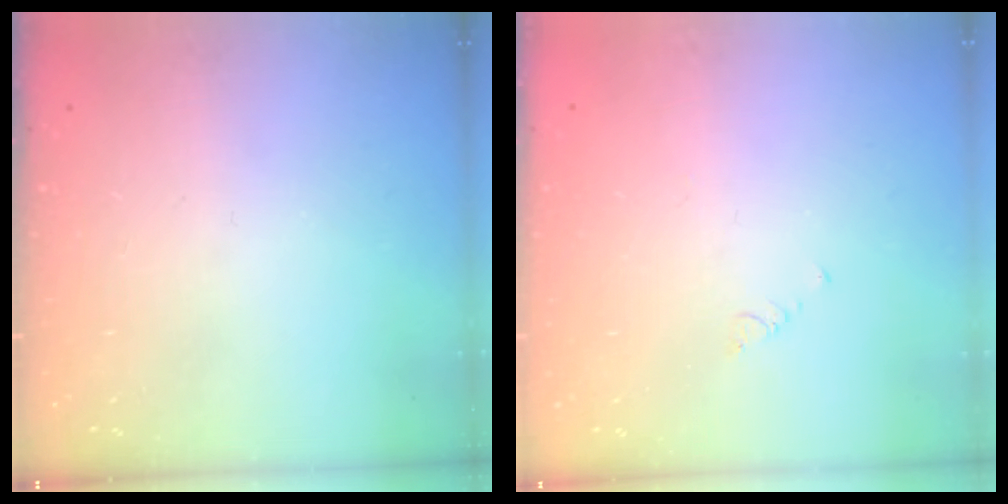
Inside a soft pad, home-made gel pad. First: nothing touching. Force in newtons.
{"total": 0.7, "press": 0.6, "slide": 0.2}